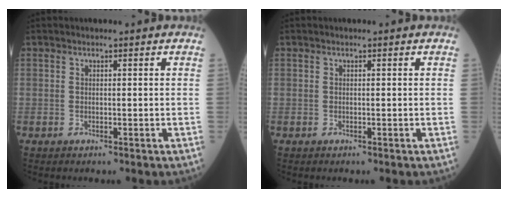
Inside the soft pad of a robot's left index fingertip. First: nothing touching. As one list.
[{"total": 0.0}]